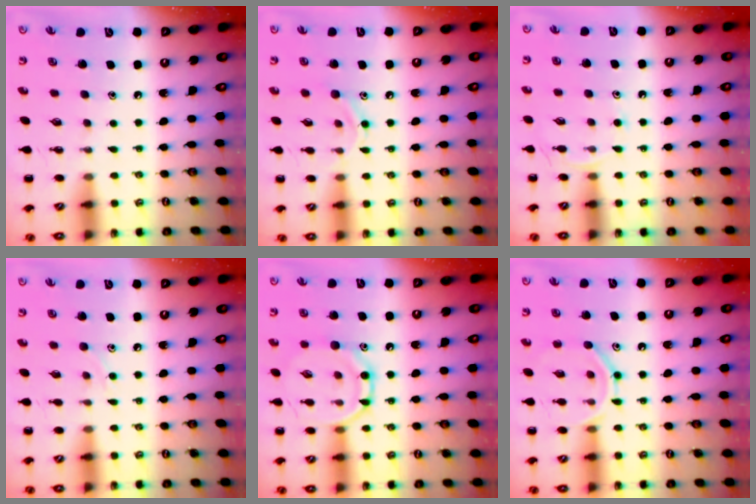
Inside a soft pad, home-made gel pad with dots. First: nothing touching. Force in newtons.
{"total": 8.5, "press": 8.4, "slide": 1.3}
{"total": 5.7, "press": 5.4, "slide": 1.8}
{"total": 5.0, "press": 4.8, "slide": 1.6}
{"total": 11.7, "press": 11.7, "slide": 0.7}
{"total": 10.5, "press": 10.4, "slide": 1.1}